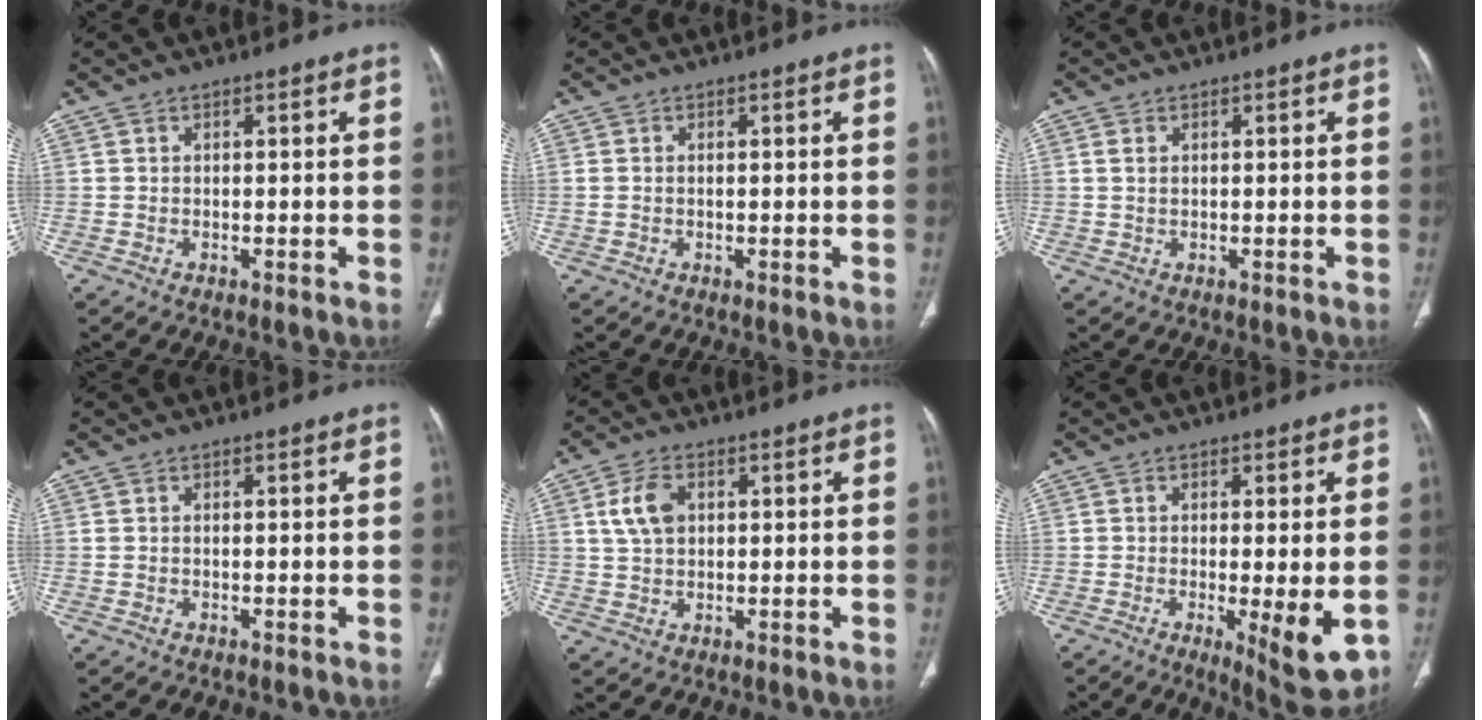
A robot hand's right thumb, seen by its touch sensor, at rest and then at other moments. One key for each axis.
{"total": 1.1, "fx": 0.1, "fy": 0.7, "fz": 0.9, "tx": -0.030, "ty": 0.011, "tz": 0.007}
{"total": 1.2, "fx": 0.4, "fy": 0.7, "fz": 0.9, "tx": -0.021, "ty": -0.002, "tz": 0.011}
{"total": 0.6, "fx": 0.1, "fy": 0.3, "fz": 0.4, "tx": -0.017, "ty": 0.009, "tz": 0.007}
{"total": 5.9, "fx": 1.7, "fy": 3.8, "fz": 4.1, "tx": -0.077, "ty": 0.002, "tz": 0.032}
{"total": 9.4, "fx": -2.1, "fy": 2.0, "fz": 8.9, "tx": -0.131, "ty": -0.028, "tz": -0.029}